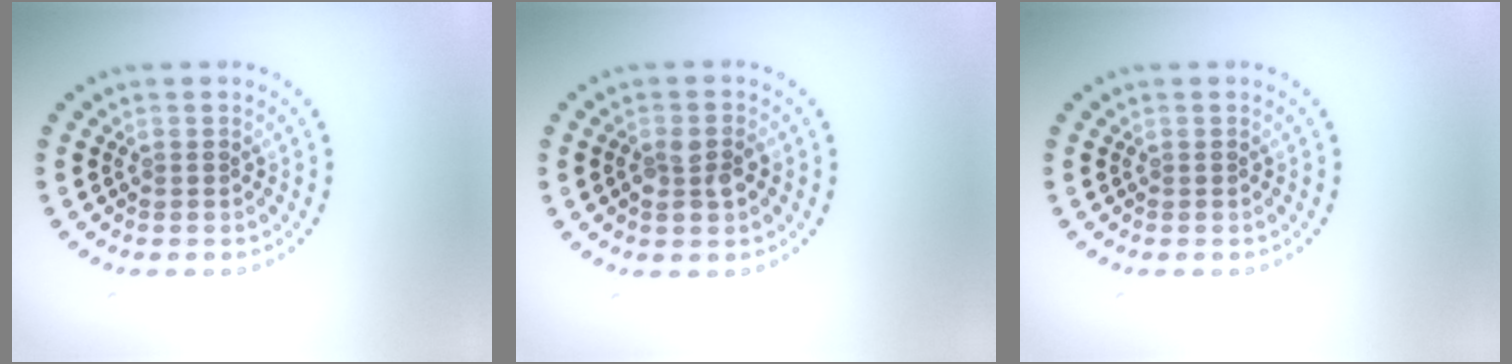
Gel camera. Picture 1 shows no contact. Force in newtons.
{"total": 2.5, "press": 2.4, "slide": 0.6}
{"total": 0.0}